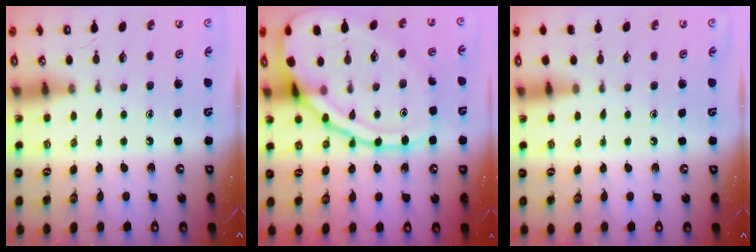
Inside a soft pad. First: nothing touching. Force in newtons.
{"total": 17.7, "press": 17.6, "slide": 1.2}
{"total": 0.0}